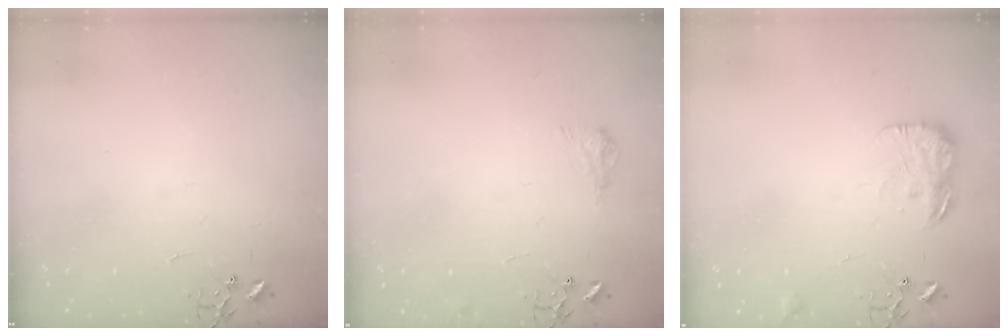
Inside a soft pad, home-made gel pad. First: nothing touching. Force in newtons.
{"total": 7.3, "press": 7.3, "slide": 1.0}
{"total": 11.7, "press": 11.7, "slide": 0.4}